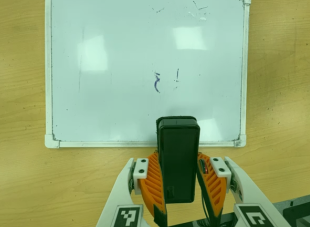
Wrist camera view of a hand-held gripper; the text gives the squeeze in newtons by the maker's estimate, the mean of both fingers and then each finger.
{"total": 6.4, "left": 5.8, "right": 7.1}